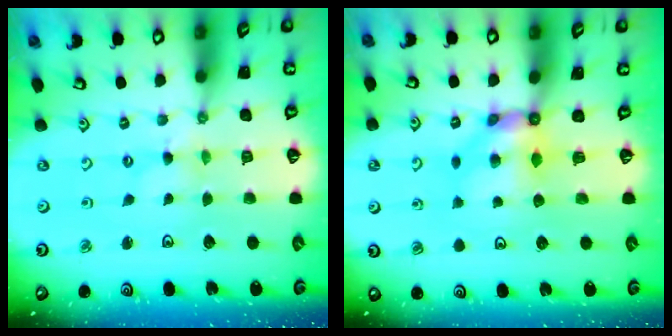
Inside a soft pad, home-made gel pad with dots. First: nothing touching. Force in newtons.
{"total": 7.0, "press": 7.0, "slide": 0.5}